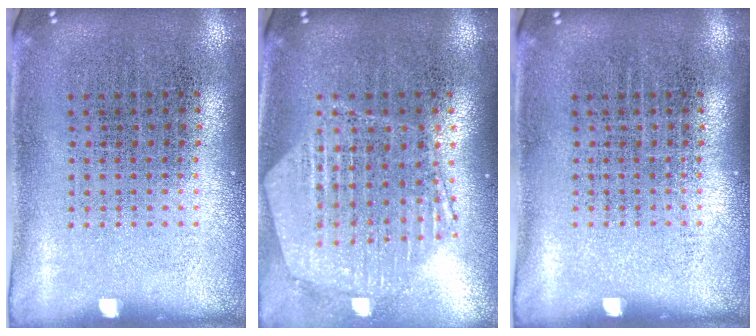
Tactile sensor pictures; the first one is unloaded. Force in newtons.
{"total": 1.2, "press": 1.2, "slide": 0.2}
{"total": 0.0}